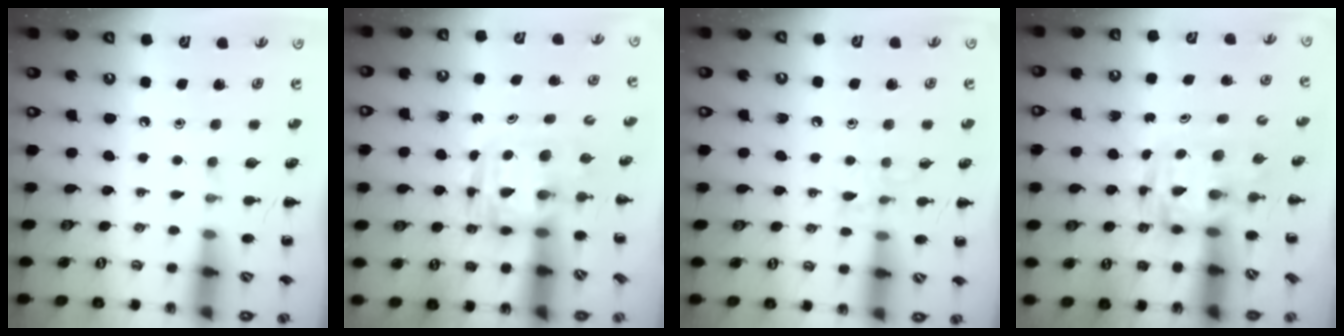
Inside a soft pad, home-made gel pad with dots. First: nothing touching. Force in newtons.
{"total": 3.4, "press": 3.4, "slide": 0.3}
{"total": 6.2, "press": 6.1, "slide": 0.8}
{"total": 2.8, "press": 2.8, "slide": 0.5}